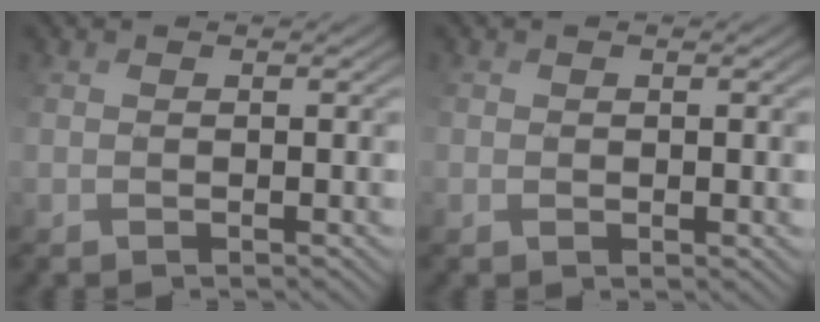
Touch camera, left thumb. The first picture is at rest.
{"total": 0.7, "force": [-0.1, 0.4, 0.5], "torque": [-0.018, -0.006, 0.010]}